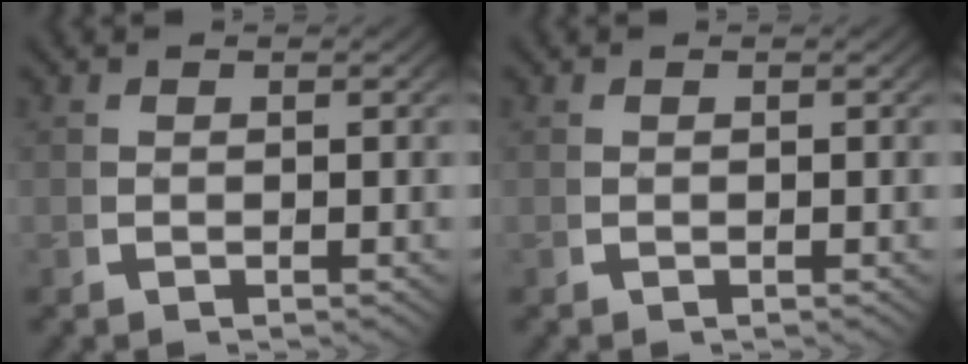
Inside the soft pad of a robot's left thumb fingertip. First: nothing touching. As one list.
[{"total": 0.0}]